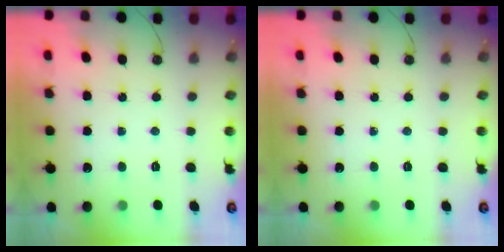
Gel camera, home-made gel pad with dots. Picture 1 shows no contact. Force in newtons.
{"total": 0.0}